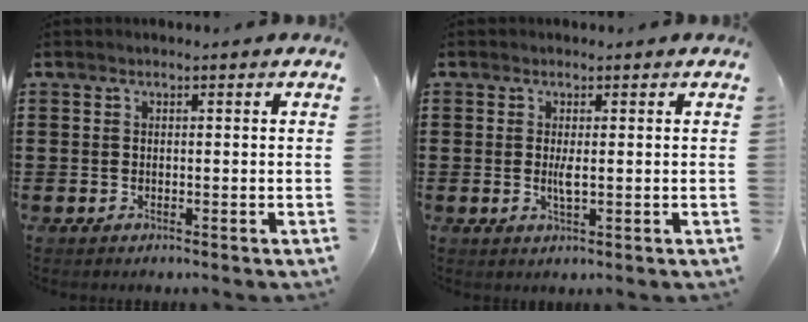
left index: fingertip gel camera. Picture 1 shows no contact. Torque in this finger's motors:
{"motor_torque": [0.58, 0.13, 0.10, 0.05]}